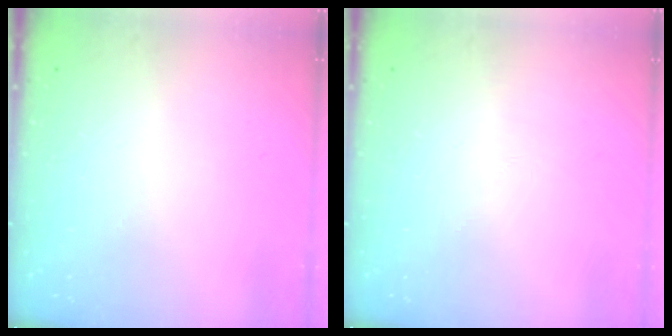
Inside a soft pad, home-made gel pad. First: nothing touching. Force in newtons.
{"total": 0.0}